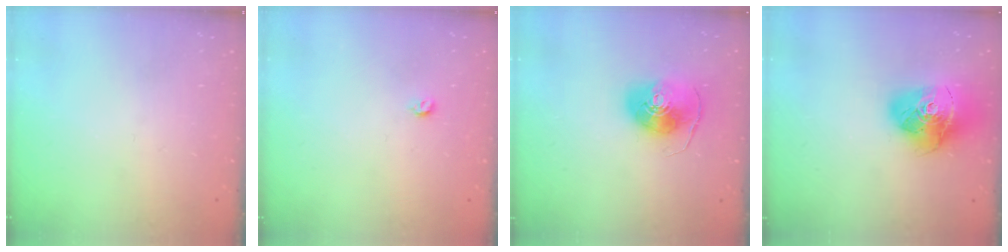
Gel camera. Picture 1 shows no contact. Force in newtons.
{"total": 3.3, "press": 3.3, "slide": 0.7}
{"total": 9.9, "press": 9.8, "slide": 1.1}
{"total": 18.0, "press": 17.9, "slide": 1.9}